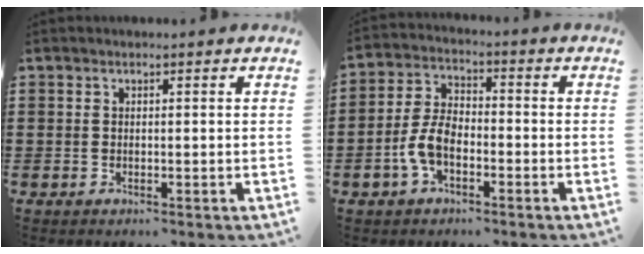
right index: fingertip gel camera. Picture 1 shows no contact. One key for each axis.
{"total": 6.6, "fx": -2.5, "fy": 3.6, "fz": 4.9, "tx": -0.127, "ty": -0.002, "tz": -0.056}